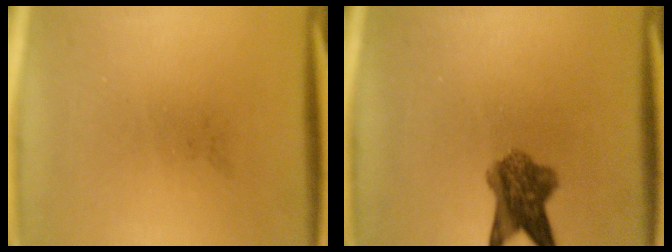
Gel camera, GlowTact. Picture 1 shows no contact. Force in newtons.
{"total": 6.6}